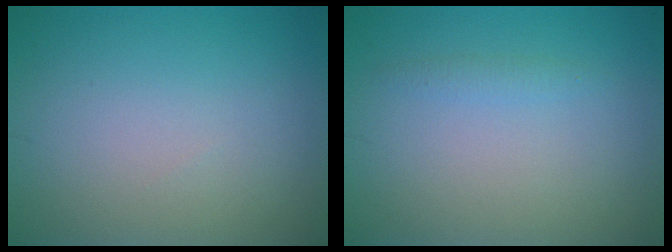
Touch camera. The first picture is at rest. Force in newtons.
{"total": 0.9, "press": 0.9, "slide": 0.0}